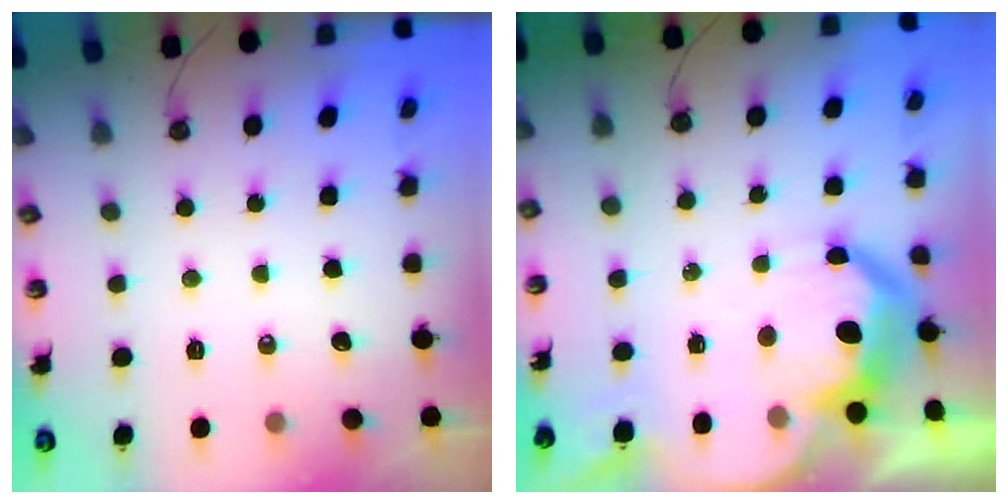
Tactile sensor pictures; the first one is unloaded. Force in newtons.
{"total": 14.7, "press": 14.6, "slide": 0.9}